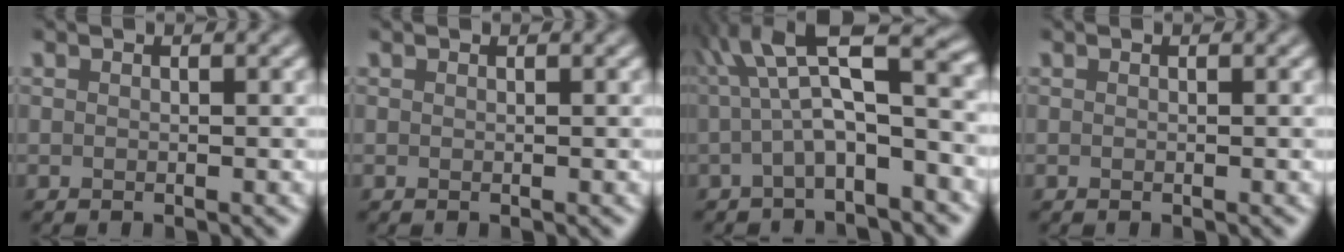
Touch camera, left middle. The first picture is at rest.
{"total": 0.0}
{"total": 7.8, "force": [-0.2, 2.2, 7.5], "torque": [-0.126, 0.029, -0.017]}
{"total": 0.0}